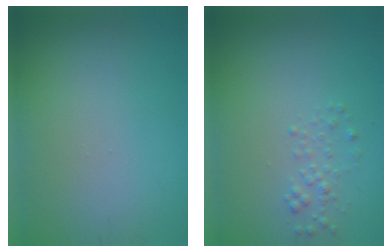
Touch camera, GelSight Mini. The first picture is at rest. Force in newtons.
{"total": 1.2, "press": 1.2, "slide": 0.1}